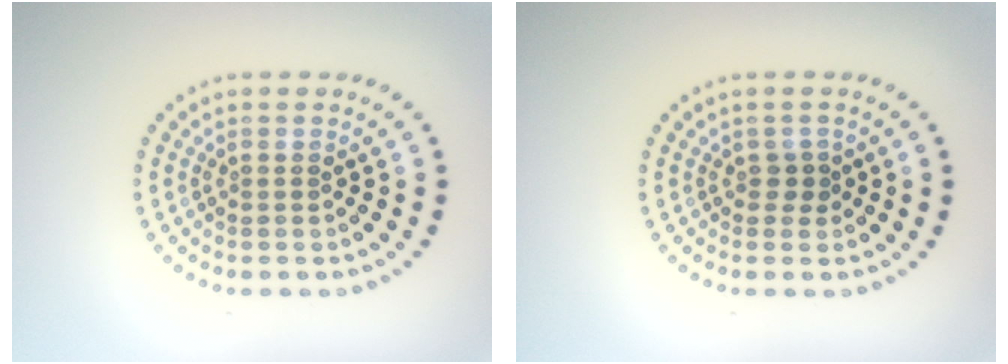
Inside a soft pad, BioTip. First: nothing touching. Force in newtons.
{"total": 1.2, "press": 0.8, "slide": 0.8}